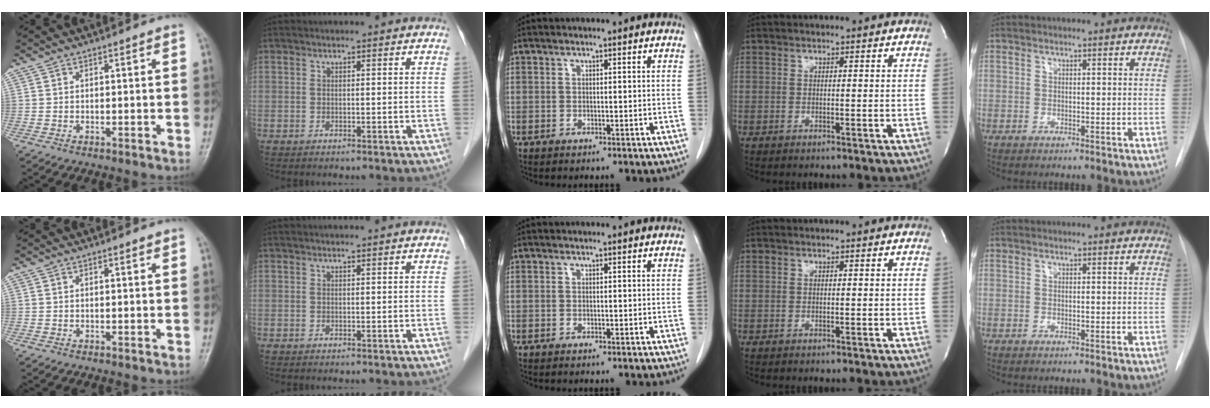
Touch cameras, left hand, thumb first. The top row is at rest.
{"thumb": {"total": 0.6, "force": [0.5, 0.1, 0.4], "torque": [-0.008, -0.003, 0.007]}, "index": {"total": 0.8, "force": [0.7, -0.1, 0.4], "torque": [-0.005, 0.008, 0.015]}}